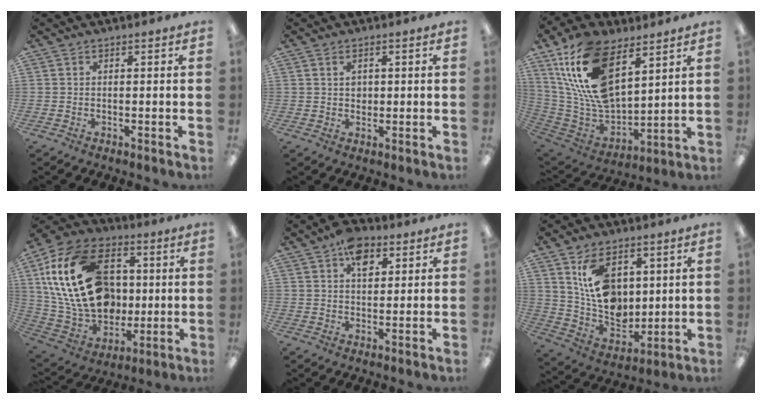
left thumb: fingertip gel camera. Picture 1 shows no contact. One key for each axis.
{"total": 2.3, "fx": 0.8, "fy": 1.7, "fz": 1.2, "tx": -0.021, "ty": 0.001, "tz": 0.013}
{"total": 21.8, "fx": 10.7, "fy": 12.0, "fz": 14.8, "tx": -0.322, "ty": -0.044, "tz": 0.191}
{"total": 27.3, "fx": 4.9, "fy": 18.8, "fz": 19.2, "tx": -0.387, "ty": 0.010, "tz": 0.095}
{"total": 7.2, "fx": 3.6, "fy": 4.4, "fz": 4.4, "tx": -0.054, "ty": -0.005, "tz": 0.060}
{"total": 13.7, "fx": 5.7, "fy": 9.4, "fz": 8.3, "tx": -0.167, "ty": -0.015, "tz": 0.106}